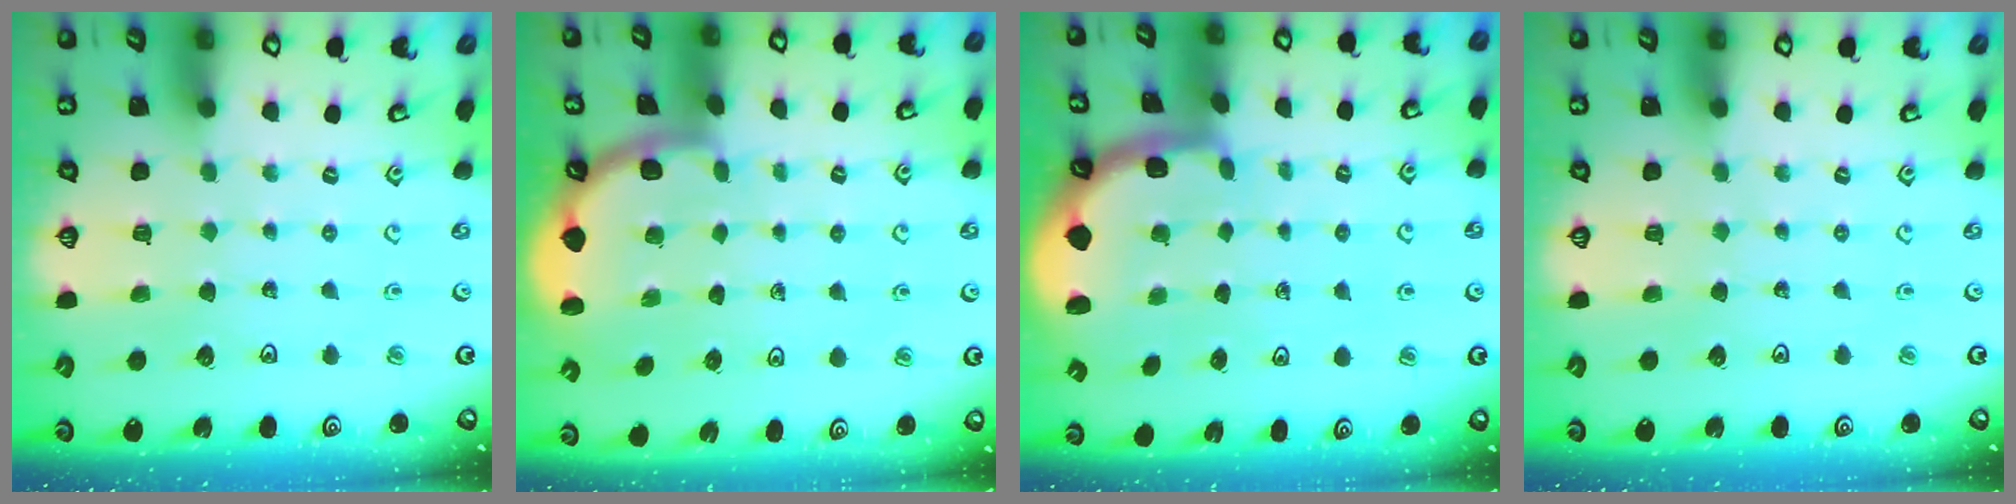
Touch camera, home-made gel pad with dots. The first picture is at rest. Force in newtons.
{"total": 1.9, "press": 1.9, "slide": 0.0}
{"total": 1.5, "press": 1.5, "slide": 0.2}
{"total": 0.0}